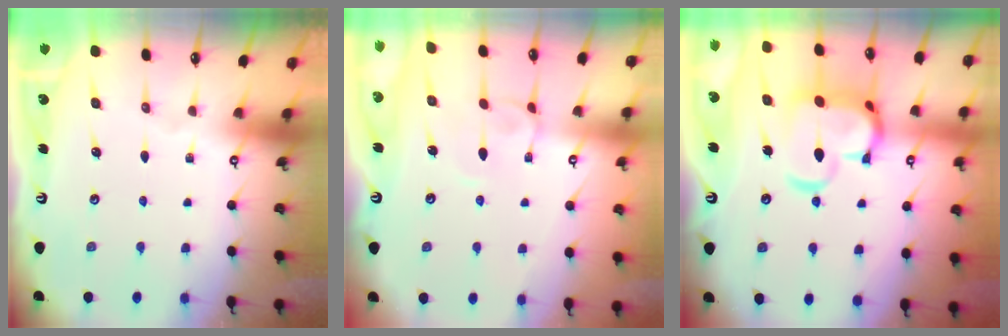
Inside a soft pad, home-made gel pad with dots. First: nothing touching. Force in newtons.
{"total": 1.7, "press": 1.7, "slide": 0.4}
{"total": 10.1, "press": 10.0, "slide": 1.5}